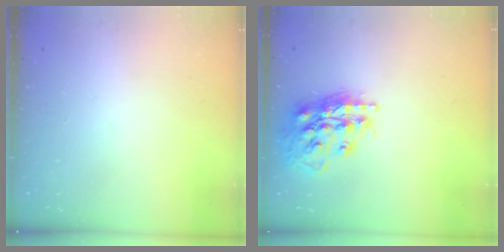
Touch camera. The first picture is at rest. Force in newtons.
{"total": 17.9, "press": 17.8, "slide": 1.9}